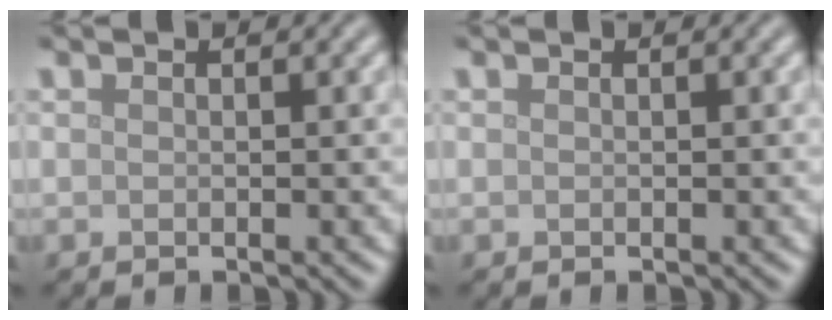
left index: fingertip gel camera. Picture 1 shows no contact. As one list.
[{"total": 0.0}]